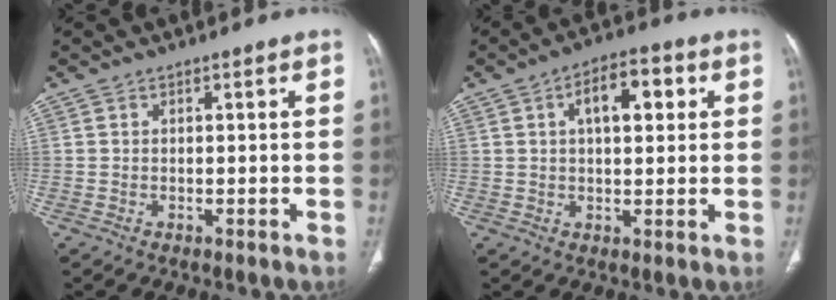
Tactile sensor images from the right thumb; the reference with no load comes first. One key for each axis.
{"total": 8.8, "fx": 2.6, "fy": 4.3, "fz": 7.2, "tx": -0.091, "ty": 0.012, "tz": 0.034}